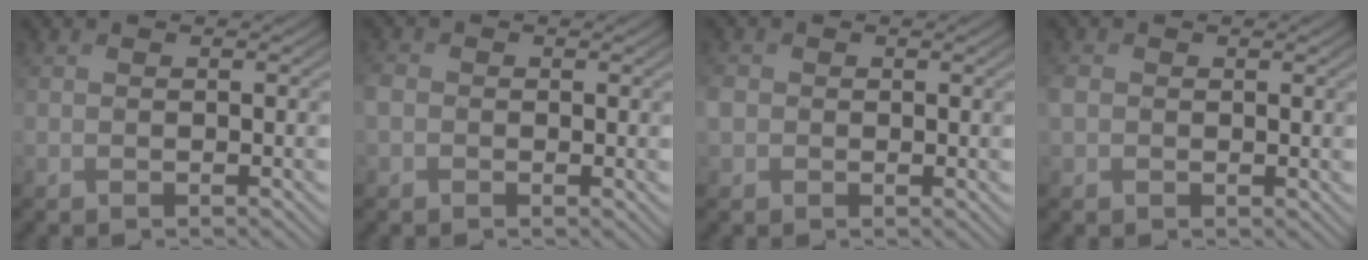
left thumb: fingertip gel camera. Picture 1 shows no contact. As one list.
[{"total": 2.2, "force": [-0.3, 1.9, 1.1], "torque": [-0.028, -0.002, -0.013]}, {"total": 2.2, "force": [0.0, 1.9, 1.0], "torque": [-0.027, -0.001, -0.004]}, {"total": 2.0, "force": [0.2, 1.7, 1.1], "torque": [-0.029, 0.000, 0.001]}]